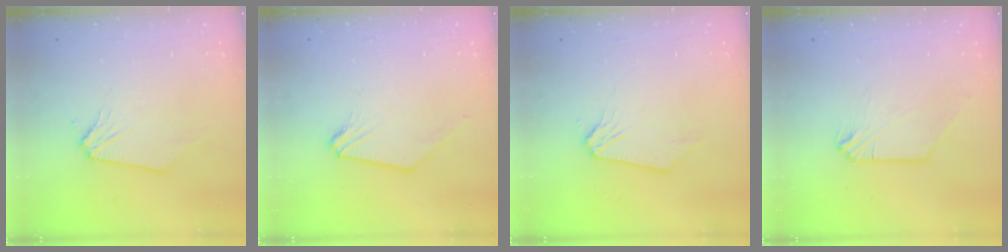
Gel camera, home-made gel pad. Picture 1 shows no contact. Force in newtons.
{"total": 0.6, "press": 0.6, "slide": 0.2}
{"total": 0.0}
{"total": 0.0}